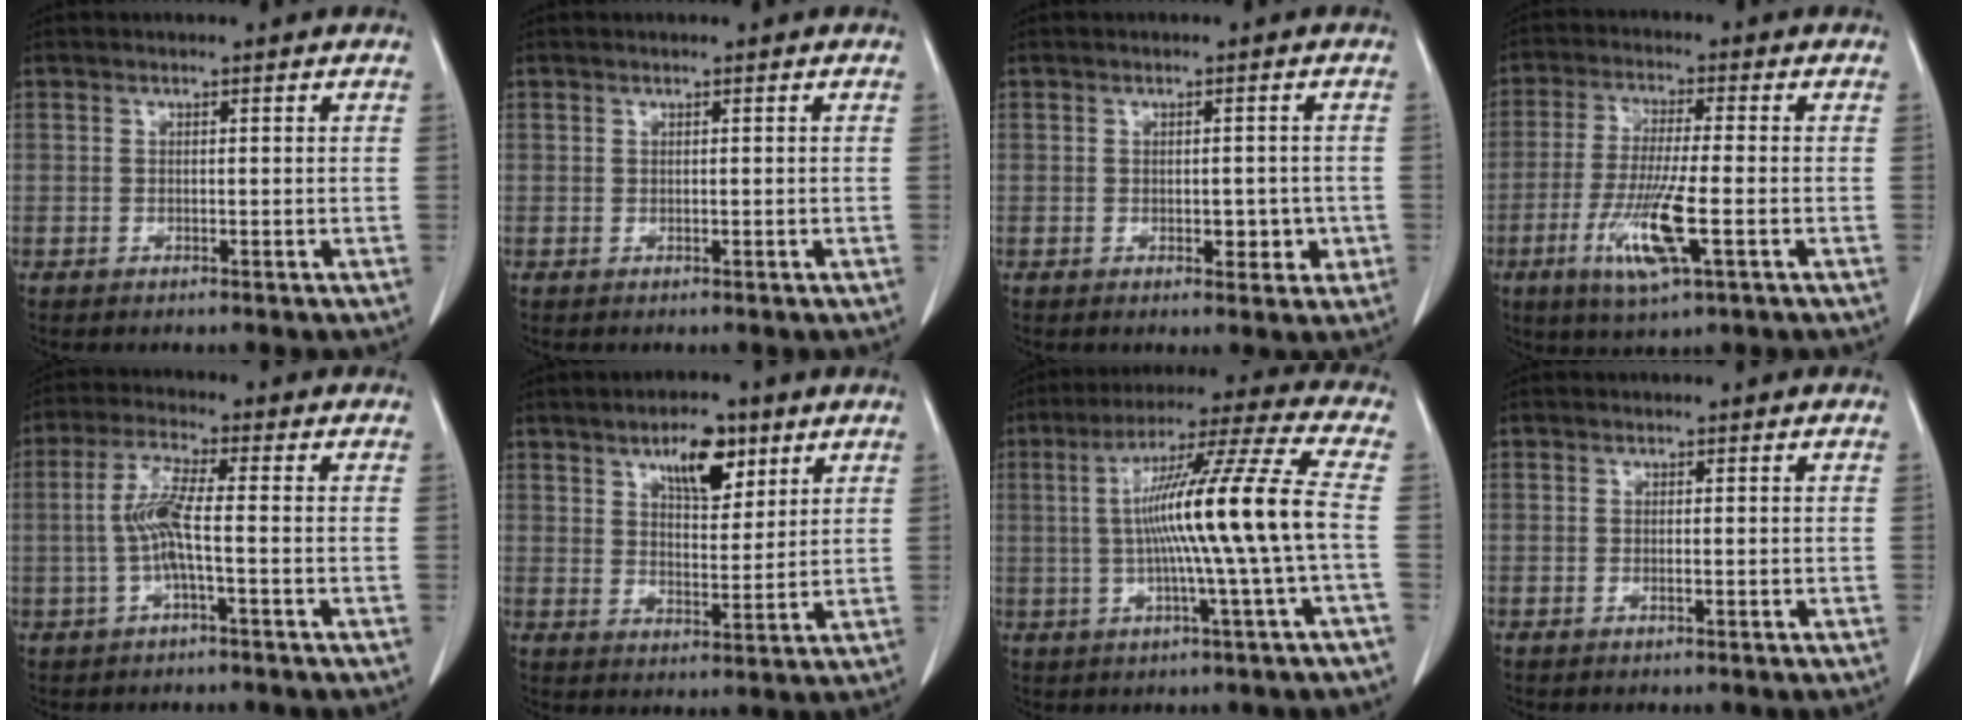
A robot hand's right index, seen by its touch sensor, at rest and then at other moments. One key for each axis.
{"total": 0.0}
{"total": 3.2, "fx": -0.7, "fy": 1.9, "fz": 2.5, "tx": -0.023, "ty": 0.003, "tz": -0.003}
{"total": 10.1, "fx": -3.5, "fy": 0.7, "fz": 9.5, "tx": -0.190, "ty": -0.020, "tz": -0.066}
{"total": 5.8, "fx": -0.8, "fy": 0.2, "fz": 5.8, "tx": -0.123, "ty": 0.009, "tz": -0.019}
{"total": 7.8, "fx": 4.5, "fy": 3.2, "fz": 5.5, "tx": -0.086, "ty": 0.002, "tz": 0.075}
{"total": 15.2, "fx": -0.7, "fy": -1.9, "fz": 15.1, "tx": -0.254, "ty": 0.010, "tz": -0.016}
{"total": 0.0}